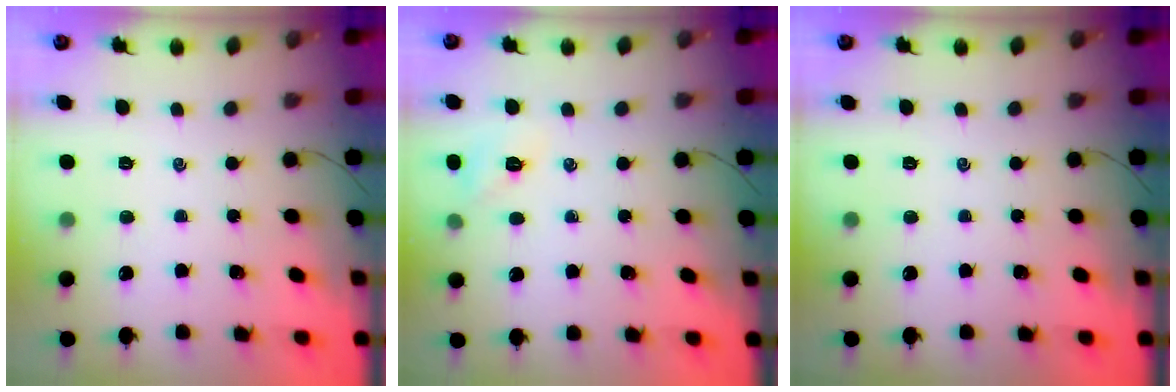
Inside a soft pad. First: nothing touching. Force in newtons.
{"total": 6.4, "press": 6.3, "slide": 1.5}
{"total": 0.0}